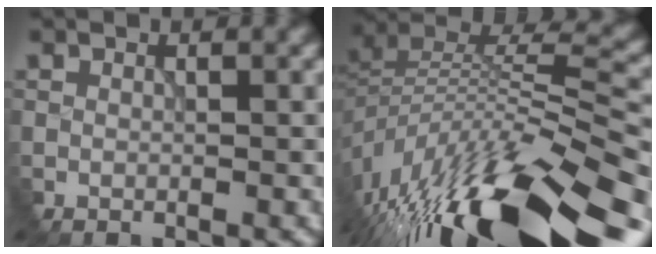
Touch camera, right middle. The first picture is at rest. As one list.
[{"total": 15.4, "force": [-10.0, 5.4, 10.4], "torque": [-0.214, 0.003, -0.159]}]